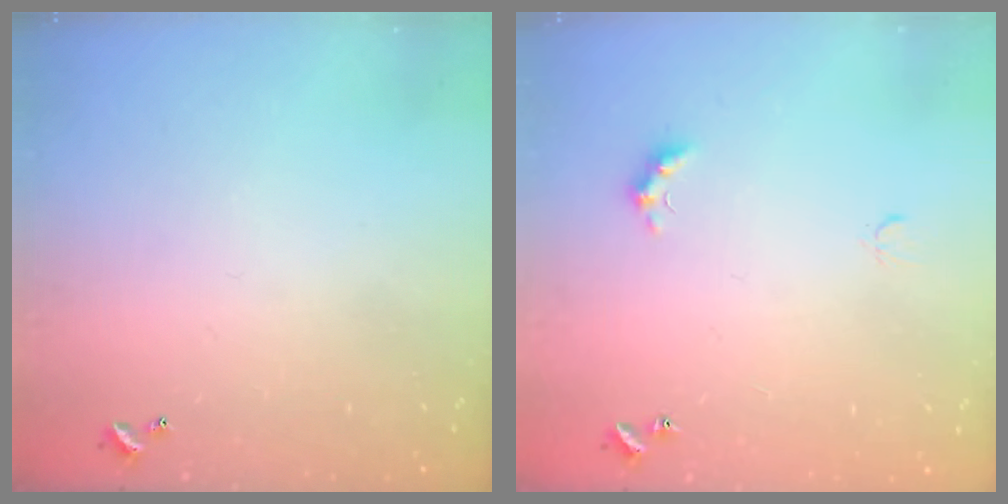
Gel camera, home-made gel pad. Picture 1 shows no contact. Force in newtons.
{"total": 2.8, "press": 2.7, "slide": 0.6}